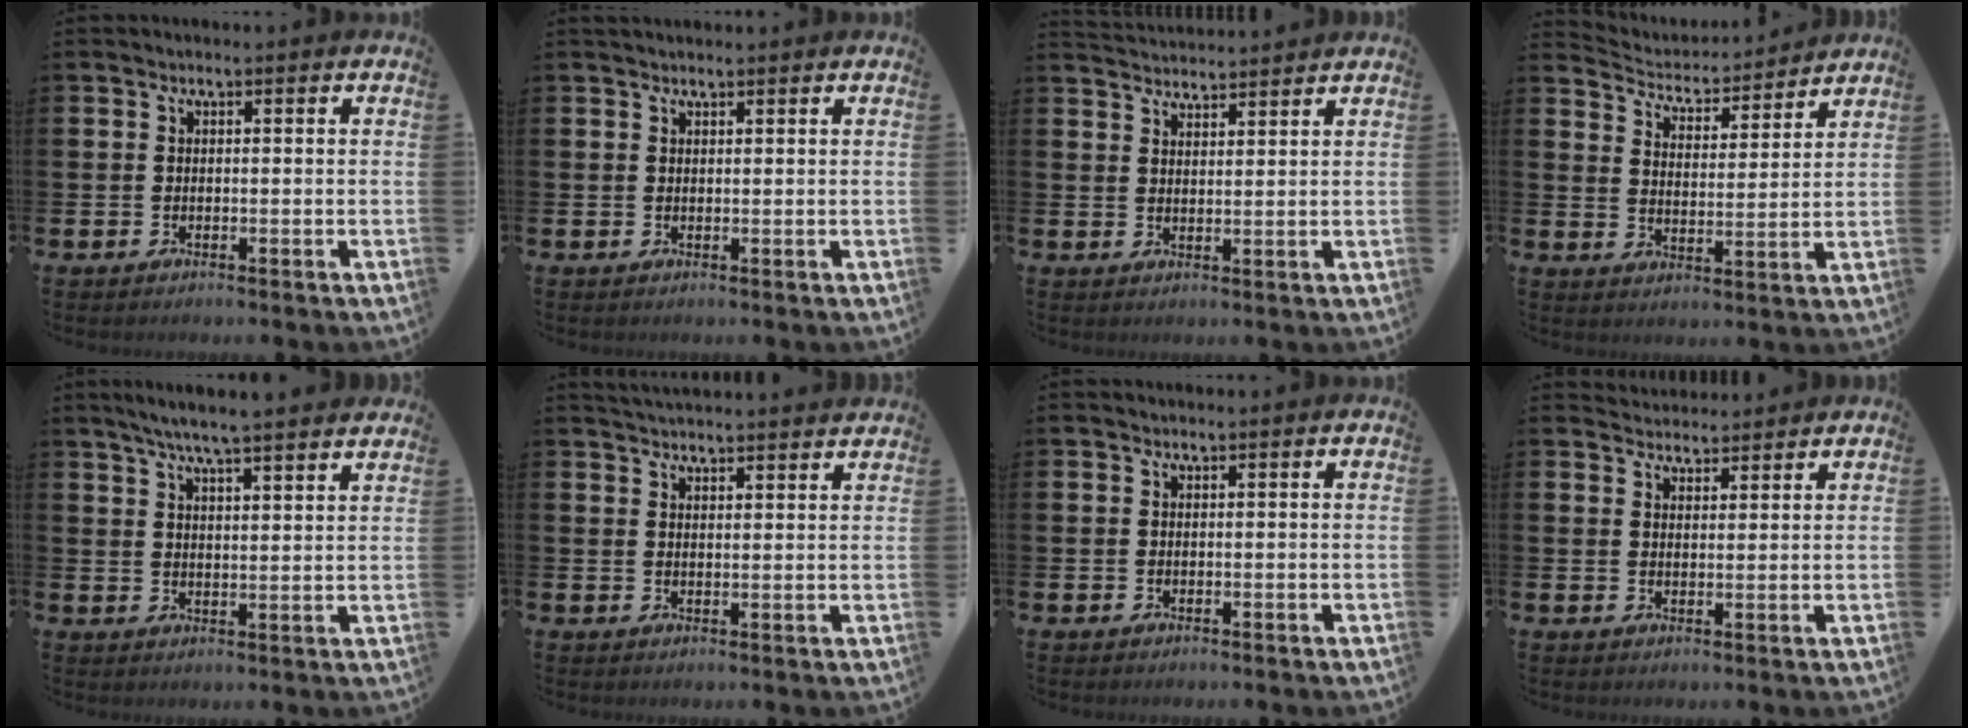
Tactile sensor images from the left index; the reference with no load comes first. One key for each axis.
{"total": 0.8, "fx": 0.8, "fy": 0.2, "fz": 0.1, "tx": 0.009, "ty": -0.002, "tz": 0.012}
{"total": 3.3, "fx": 3.3, "fy": 0.0, "fz": -0.2, "tx": 0.000, "ty": -0.023, "tz": 0.060}
{"total": 4.2, "fx": 4.0, "fy": 1.2, "fz": 0.2, "tx": -0.033, "ty": -0.039, "tz": 0.064}
{"total": 6.0, "fx": 5.7, "fy": -0.4, "fz": 1.8, "tx": -0.045, "ty": -0.029, "tz": 0.100}
{"total": 3.5, "fx": 3.5, "fy": -0.1, "fz": 0.2, "tx": -0.007, "ty": -0.018, "tz": 0.064}
{"total": 0.0}
{"total": 3.1, "fx": 3.0, "fy": 0.7, "fz": -0.3, "tx": 0.000, "ty": -0.016, "tz": 0.056}